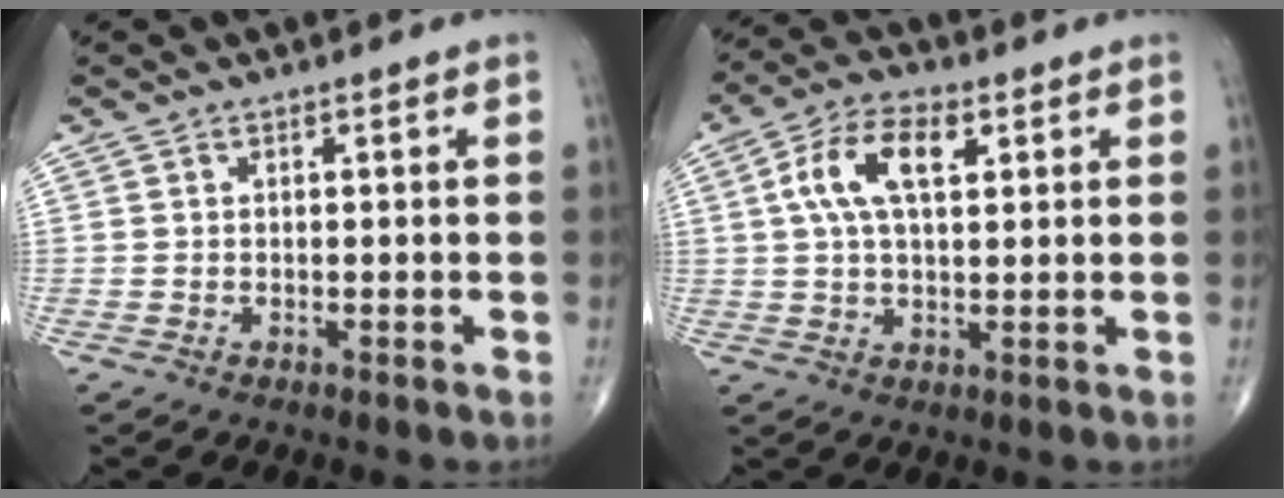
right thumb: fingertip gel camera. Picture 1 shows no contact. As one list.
[{"total": 9.7, "force": [2.9, 4.5, 8.0], "torque": [-0.155, 0.013, 0.050]}]